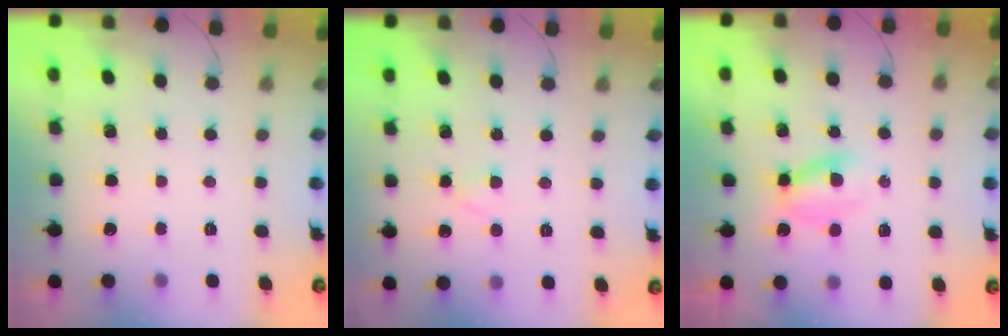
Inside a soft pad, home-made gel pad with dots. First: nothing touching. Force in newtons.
{"total": 1.8, "press": 1.5, "slide": 0.9}
{"total": 3.3, "press": 3.0, "slide": 1.3}